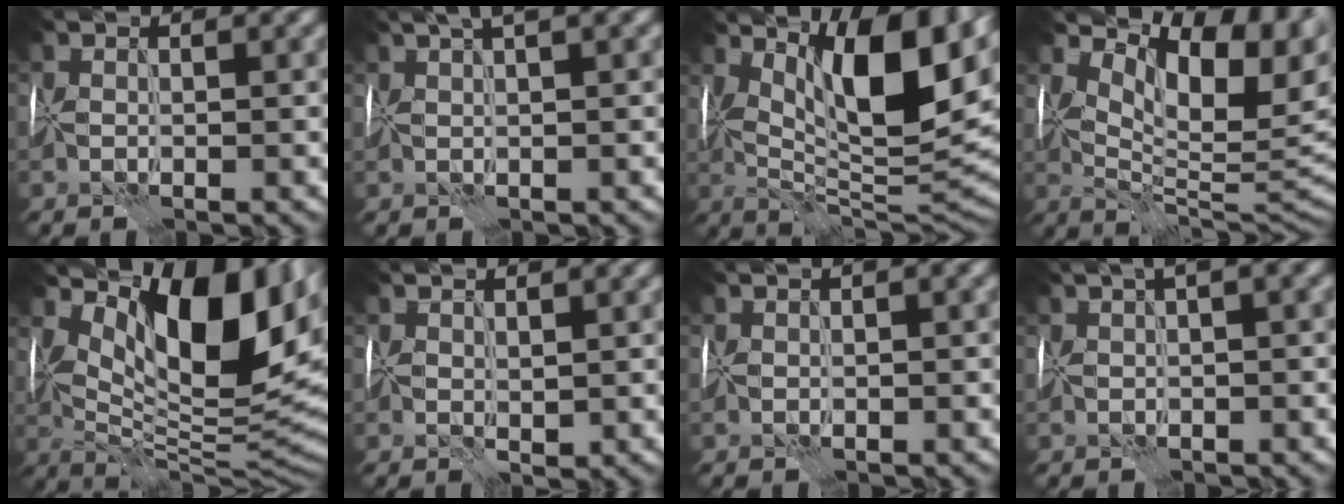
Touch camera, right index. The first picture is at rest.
{"total": 2.9, "force": [1.8, -0.1, 2.4], "torque": [-0.040, 0.012, 0.029]}
{"total": 13.3, "force": [4.1, 4.3, 11.9], "torque": [-0.175, -0.002, 0.064]}
{"total": 11.7, "force": [4.1, 5.8, 9.3], "torque": [-0.114, -0.006, 0.068]}
{"total": 14.9, "force": [4.6, 6.5, 12.7], "torque": [-0.185, 0.000, 0.079]}
{"total": 0.7, "force": [0.4, 0.0, 0.5], "torque": [-0.011, -0.003, 0.007]}
{"total": 1.1, "force": [0.2, 0.2, 1.1], "torque": [-0.017, 0.006, 0.003]}
{"total": 2.3, "force": [0.7, 0.3, 2.2], "torque": [-0.039, 0.011, 0.010]}